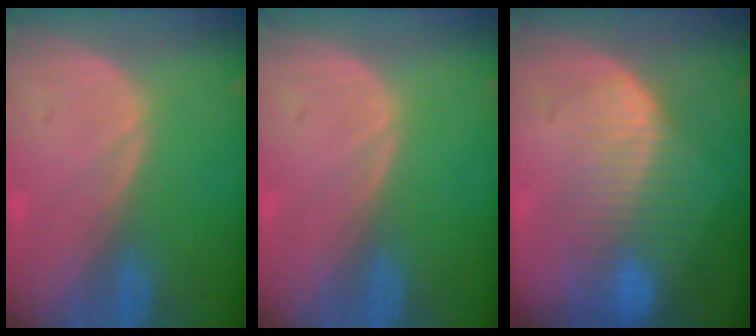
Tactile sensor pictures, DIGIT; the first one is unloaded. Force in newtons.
{"total": 0.0}
{"total": 8.5, "press": 7.2, "slide": 4.5}